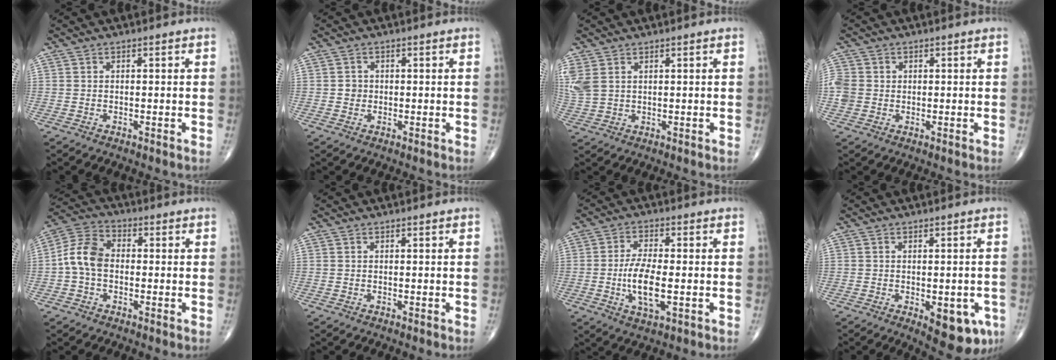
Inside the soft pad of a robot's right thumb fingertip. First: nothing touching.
{"total": 1.5, "force": [0.0, 1.5, 0.4], "torque": [0.002, 0.004, -0.001]}
{"total": 5.4, "force": [2.1, 3.5, 3.5], "torque": [-0.099, 0.004, 0.053]}
{"total": 4.6, "force": [0.2, 4.2, 1.9], "torque": [-0.039, 0.009, 0.007]}
{"total": 8.1, "force": [-0.8, 5.6, 5.7], "torque": [-0.106, 0.026, -0.028]}
{"total": 0.0}
{"total": 8.6, "force": [-1.4, 3.2, 7.8], "torque": [-0.153, -0.002, -0.026]}
{"total": 9.4, "force": [-3.3, 4.2, 7.7], "torque": [-0.072, -0.001, -0.032]}